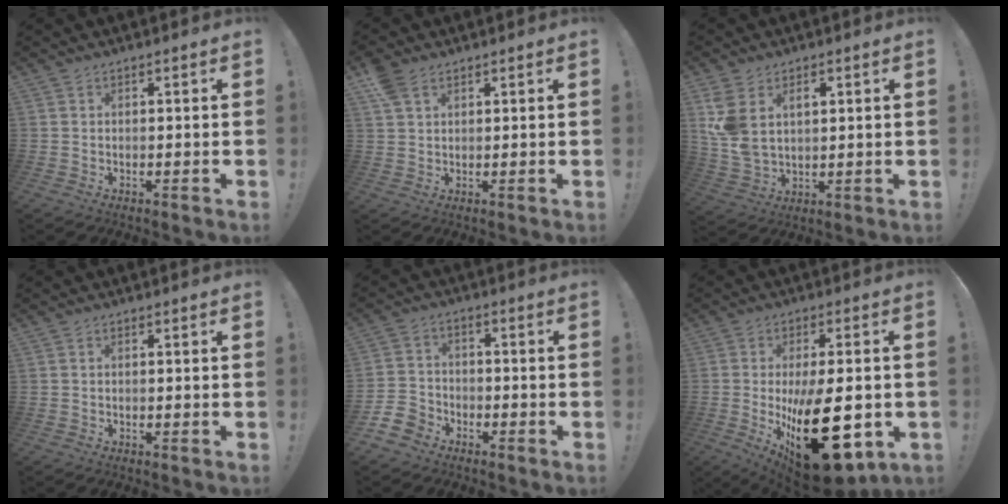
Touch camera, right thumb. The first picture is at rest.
{"total": 5.3, "force": [3.1, 3.2, 2.9], "torque": [-0.046, -0.009, 0.062]}
{"total": 9.5, "force": [3.8, 6.0, 6.3], "torque": [-0.137, -0.010, 0.072]}
{"total": 0.0}
{"total": 7.4, "force": [-5.3, 4.7, 2.0], "torque": [-0.044, 0.033, -0.101]}
{"total": 27.5, "force": [-4.4, 11.6, 24.6], "torque": [-0.379, 0.002, -0.042]}